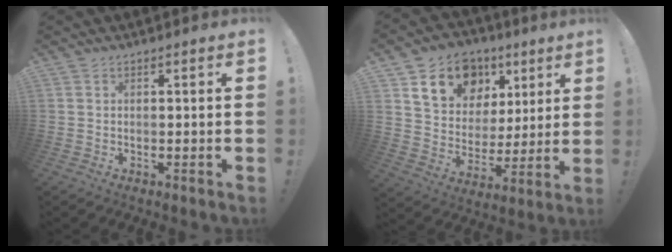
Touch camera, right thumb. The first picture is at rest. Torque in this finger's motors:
{"motor_torque": [1.95, 2.12, 0.17, -0.03, 0.02]}